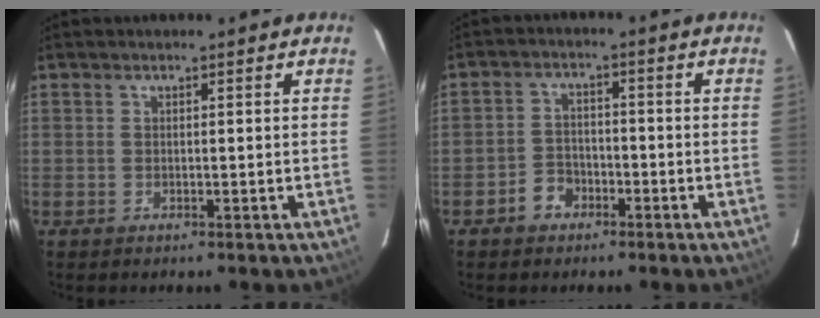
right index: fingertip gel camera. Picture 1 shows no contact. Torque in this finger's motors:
{"motor_torque": [0.80, -0.75, 0.37, 0.05]}